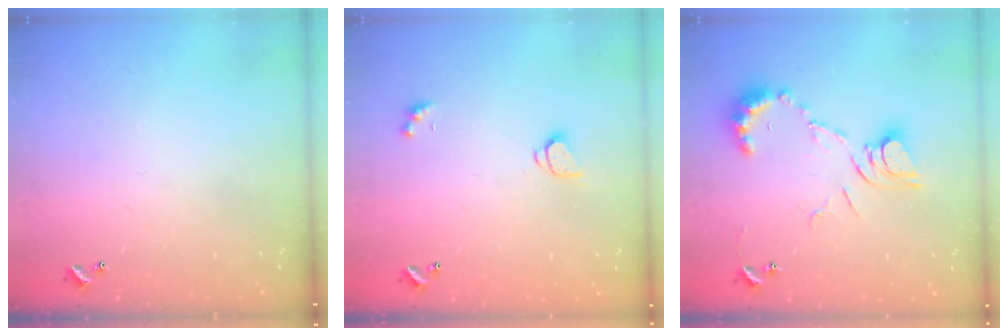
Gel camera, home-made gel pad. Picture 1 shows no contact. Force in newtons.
{"total": 1.6, "press": 1.5, "slide": 0.5}
{"total": 11.6, "press": 11.6, "slide": 1.1}